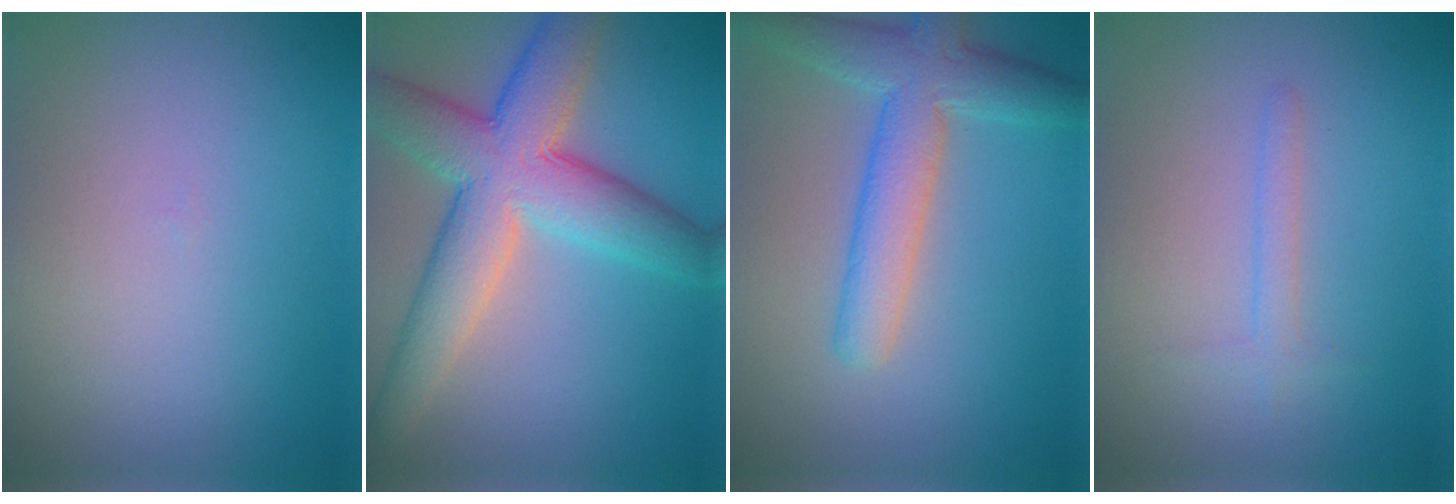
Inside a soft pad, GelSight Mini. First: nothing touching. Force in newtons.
{"total": 9.2, "press": 9.2, "slide": 0.8}
{"total": 5.6, "press": 5.6, "slide": 0.2}
{"total": 1.2, "press": 1.2, "slide": 0.1}